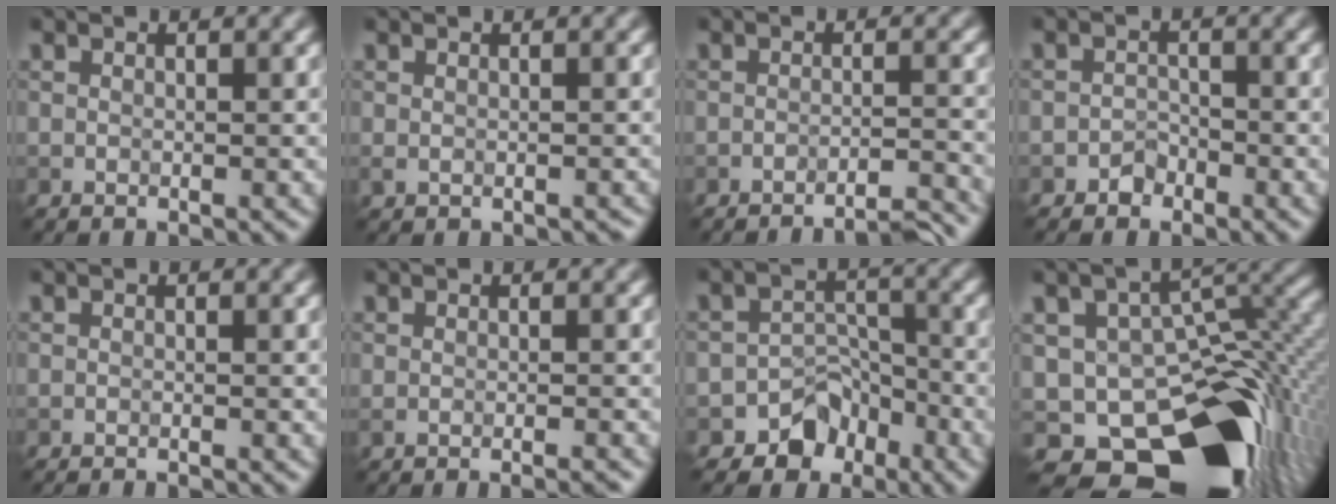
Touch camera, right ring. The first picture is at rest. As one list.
[{"total": 1.4, "force": [-0.6, 1.0, 0.8], "torque": [-0.015, -0.004, -0.008]}, {"total": 3.2, "force": [-3.0, -0.1, 1.1], "torque": [-0.007, 0.014, -0.043]}, {"total": 1.3, "force": [-1.1, 0.7, 0.2], "torque": [0.003, 0.011, -0.021]}, {"total": 1.2, "force": [-1.2, -0.1, -0.1], "torque": [0.005, 0.003, -0.018]}, {"total": 1.3, "force": [-1.1, -0.2, 0.5], "torque": [-0.004, 0.002, -0.017]}, {"total": 4.8, "force": [-3.4, 3.1, 1.2], "torque": [0.001, 0.003, -0.054]}, {"total": 15.3, "force": [-7.0, 8.6, 10.6], "torque": [-0.171, -0.026, -0.090]}]